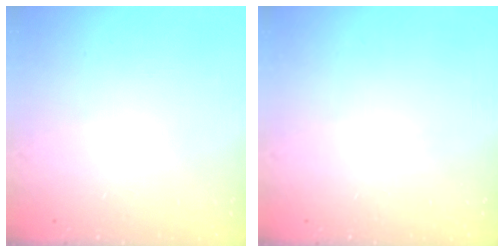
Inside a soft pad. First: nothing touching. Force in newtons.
{"total": 0.0}